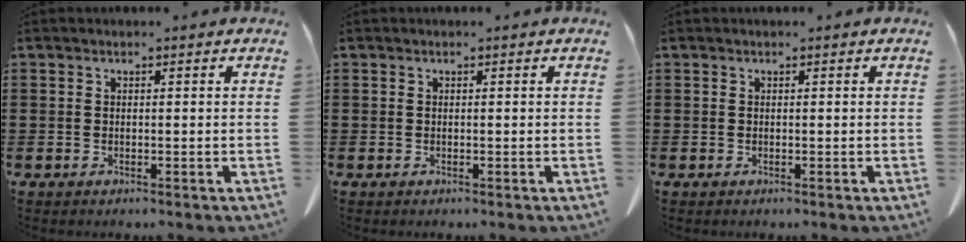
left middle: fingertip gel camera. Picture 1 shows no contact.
{"total": 0.0}
{"total": 0.0}